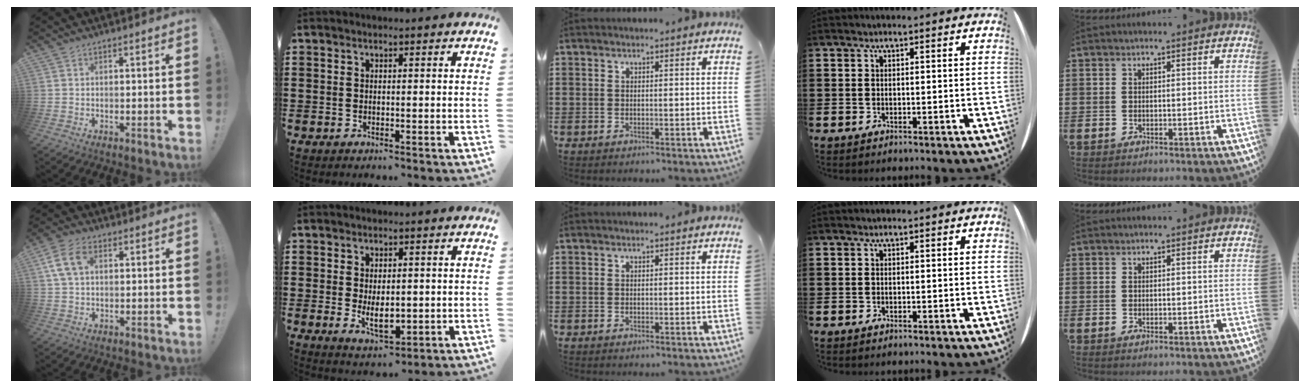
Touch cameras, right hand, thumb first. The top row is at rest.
{"thumb": {"total": 8.4, "force": [2.4, 5.3, 6.1], "torque": [-0.128, 0.012, 0.049]}, "index": {"total": 5.1, "force": [-0.3, 2.7, 4.4], "torque": [-0.077, 0.000, -0.006]}}